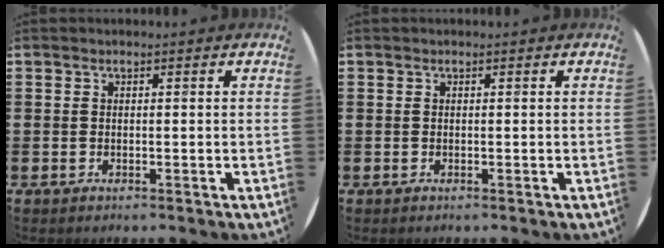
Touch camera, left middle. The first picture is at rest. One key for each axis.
{"total": 0.0}